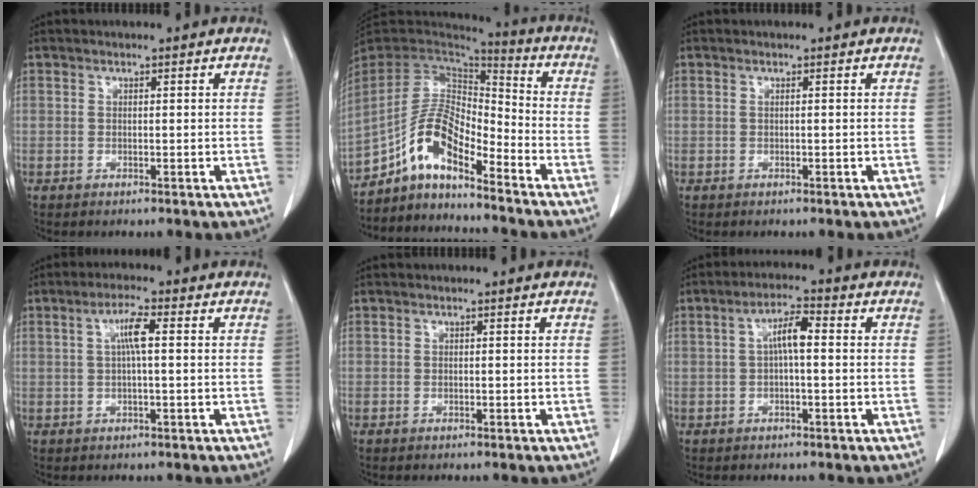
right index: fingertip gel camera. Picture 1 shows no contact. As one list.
[{"total": 11.1, "force": [-7.6, 3.3, 7.5], "torque": [-0.150, 0.028, -0.142]}, {"total": 0.0}, {"total": 4.0, "force": [0.8, 0.3, 4.0], "torque": [-0.074, 0.008, 0.013]}, {"total": 0.0}, {"total": 4.5, "force": [0.4, 0.9, 4.4], "torque": [-0.080, 0.013, 0.004]}]